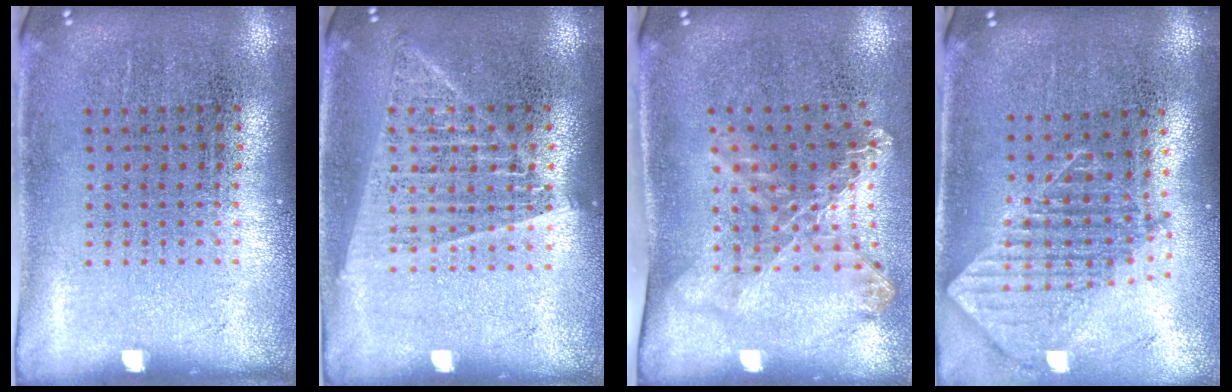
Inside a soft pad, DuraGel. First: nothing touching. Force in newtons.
{"total": 1.4, "press": 1.3, "slide": 0.5}
{"total": 1.8, "press": 1.3, "slide": 1.2}
{"total": 1.8, "press": 1.5, "slide": 1.1}